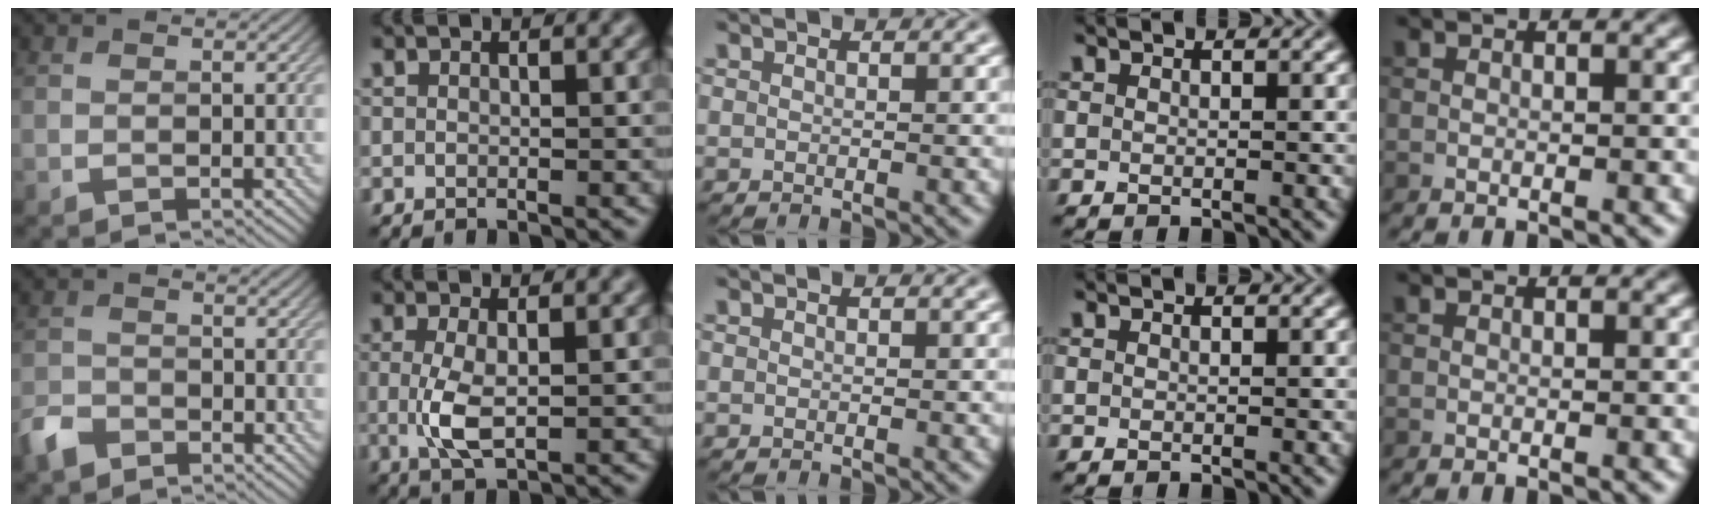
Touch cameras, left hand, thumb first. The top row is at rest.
{"thumb": {"total": 3.5, "force": [-2.7, 1.8, 1.2], "torque": [-0.027, -0.005, -0.064]}, "index": {"total": 3.5, "force": [-0.1, 1.2, 3.3], "torque": [-0.075, -0.004, -0.001]}}